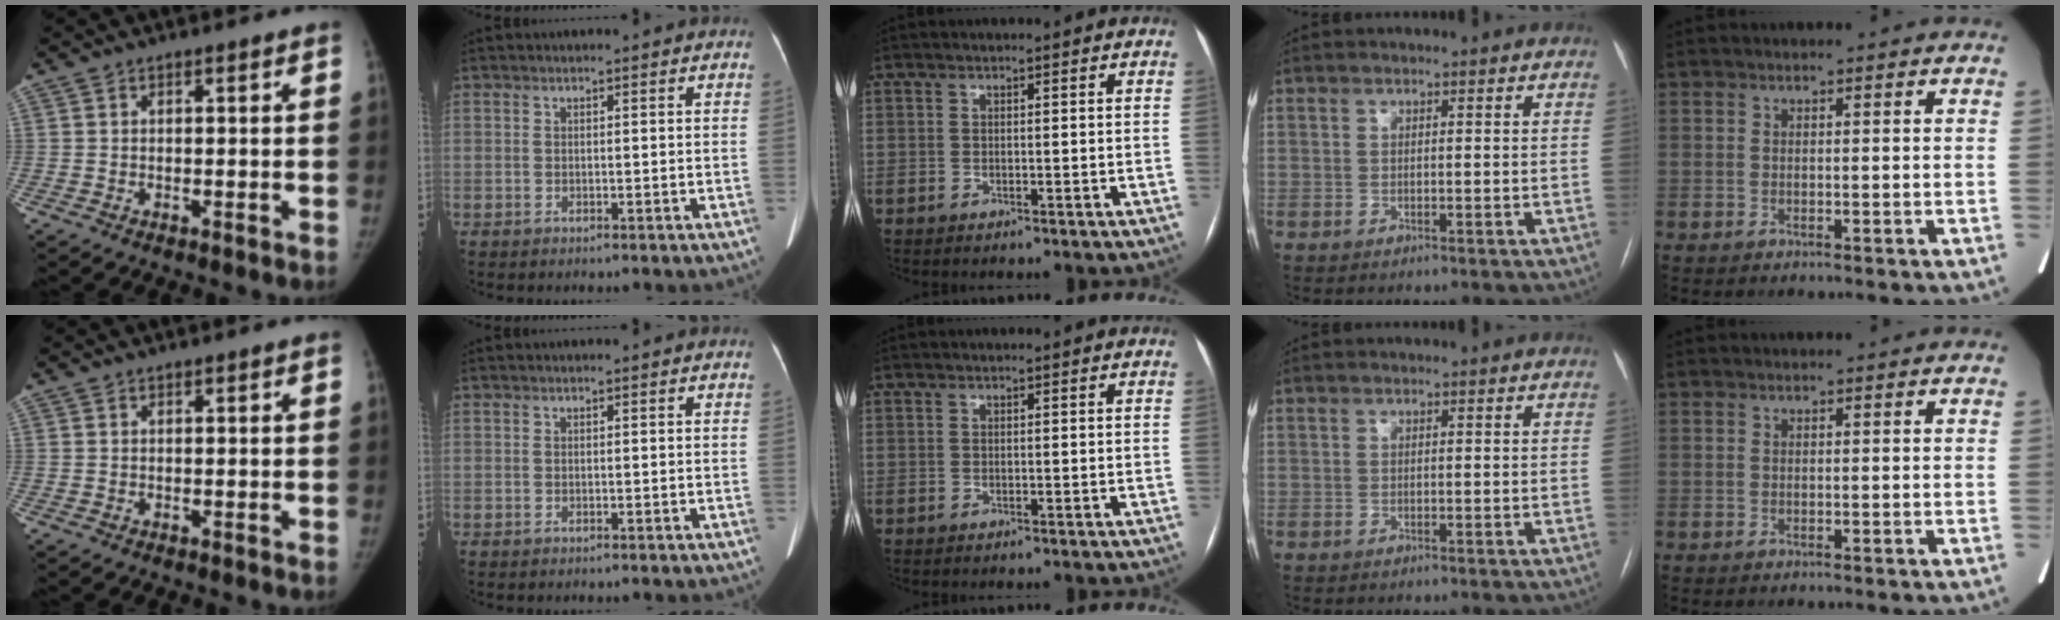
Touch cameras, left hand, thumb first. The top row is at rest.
{}